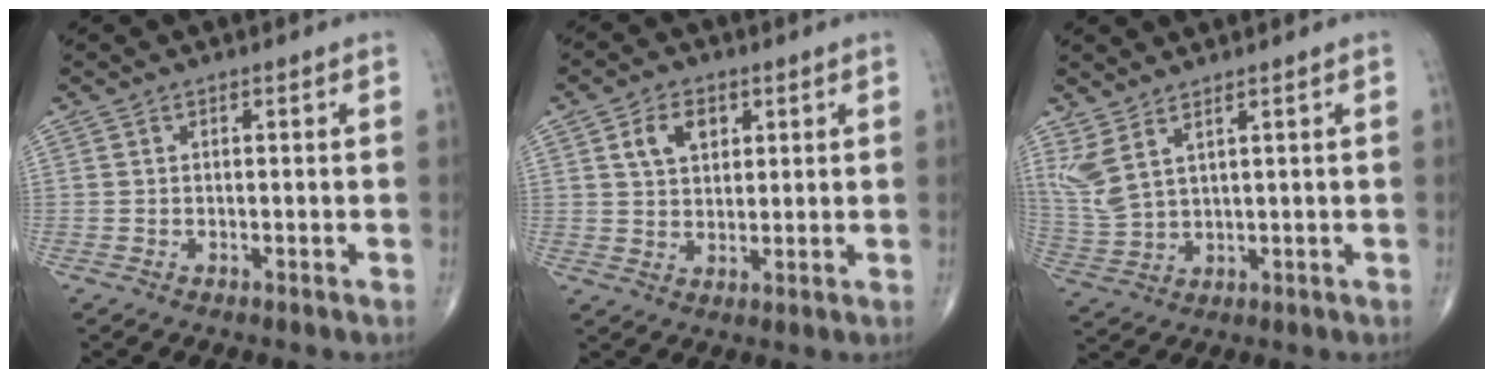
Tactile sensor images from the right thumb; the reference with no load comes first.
{"total": 6.4, "force": [2.5, 4.2, 4.0], "torque": [-0.053, -0.007, 0.046]}
{"total": 6.8, "force": [4.0, 2.4, 5.0], "torque": [-0.122, -0.020, 0.093]}